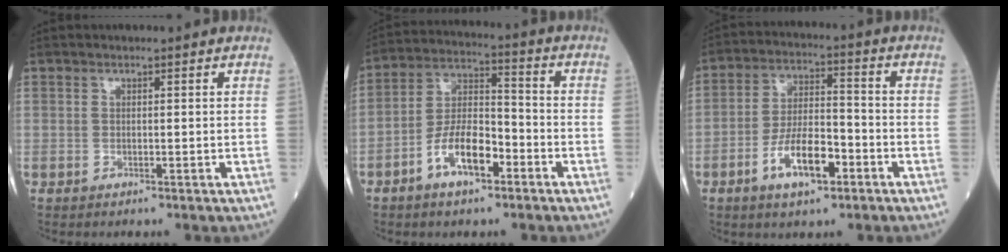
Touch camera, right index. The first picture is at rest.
{"total": 9.4, "force": [-4.7, 3.6, 7.3], "torque": [-0.145, 0.011, -0.090]}
{"total": 9.2, "force": [-4.3, 3.2, 7.5], "torque": [-0.142, 0.007, -0.077]}